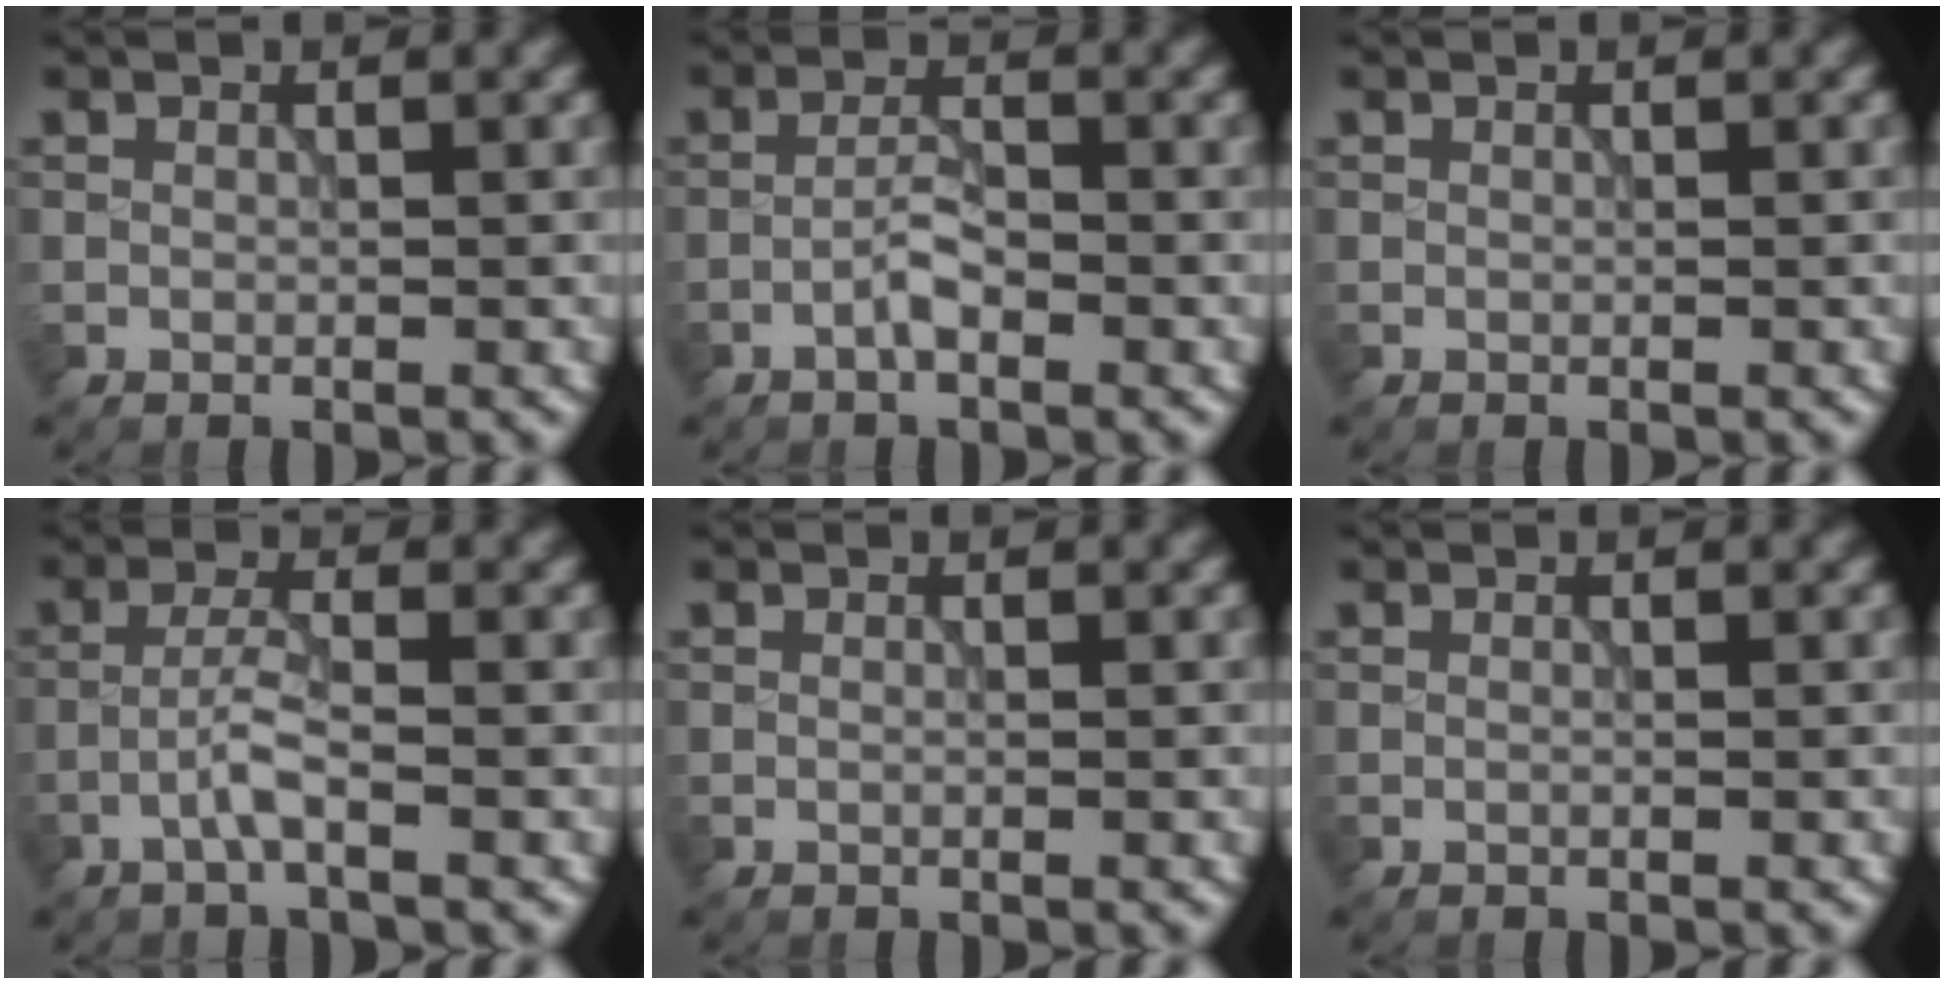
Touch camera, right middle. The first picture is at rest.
{"total": 2.0, "force": [-1.1, 0.5, 1.6], "torque": [-0.032, 0.007, -0.026]}
{"total": 0.0}
{"total": 2.4, "force": [-1.2, 0.2, 2.1], "torque": [-0.043, 0.010, -0.031]}
{"total": 0.0}
{"total": 0.0}